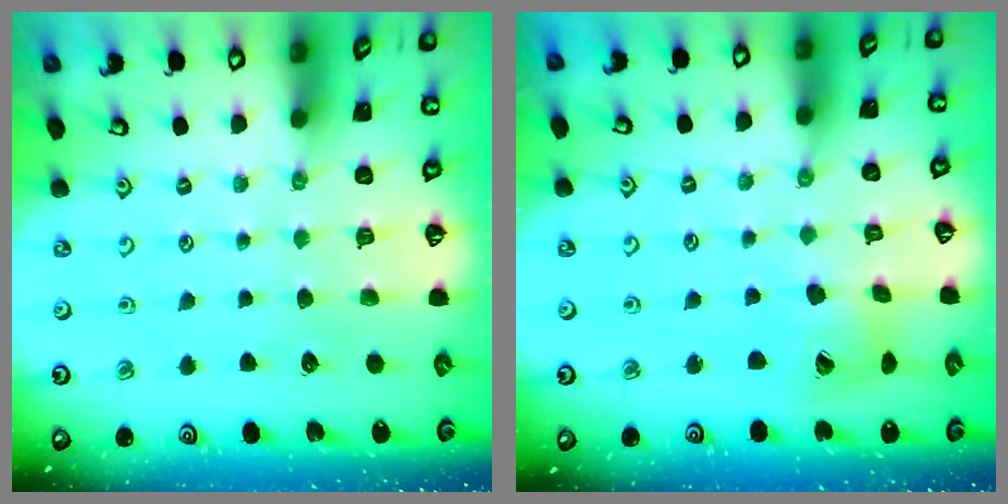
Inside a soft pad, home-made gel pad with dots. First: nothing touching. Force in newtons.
{"total": 11.7, "press": 11.6, "slide": 1.6}